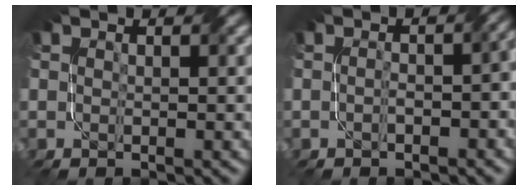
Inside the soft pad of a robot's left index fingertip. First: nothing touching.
{"total": 3.0, "force": [-0.7, 1.2, 2.7], "torque": [-0.029, 0.008, -0.010]}